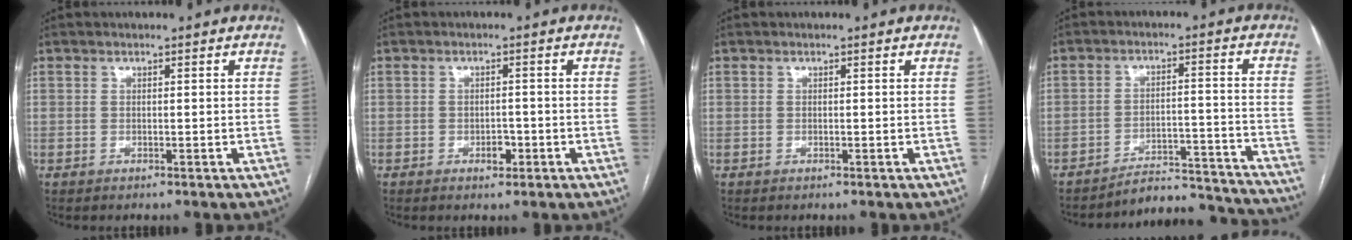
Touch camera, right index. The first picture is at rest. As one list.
[{"total": 2.3, "force": [-1.2, 1.3, 1.5], "torque": [-0.018, 0.005, -0.013]}, {"total": 0.0}, {"total": 15.3, "force": [-15.2, 1.3, 1.3], "torque": [0.002, 0.037, -0.204]}]